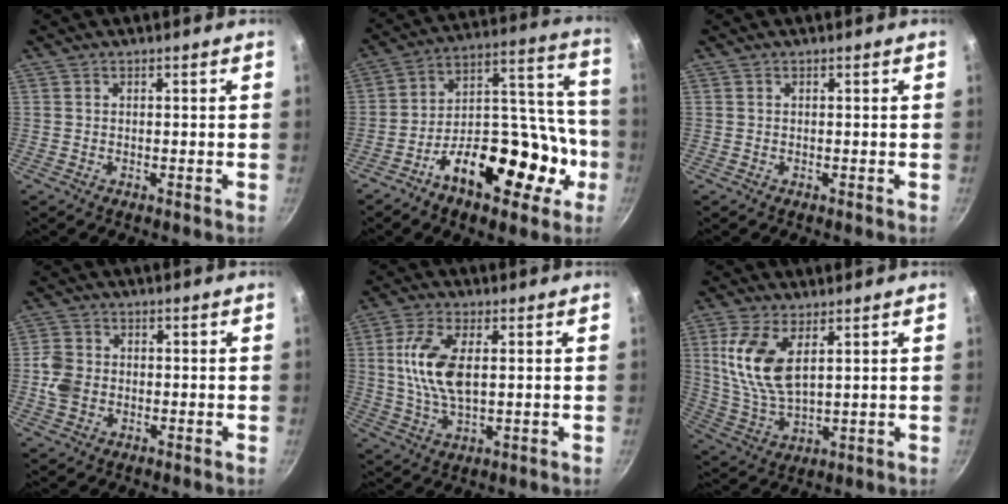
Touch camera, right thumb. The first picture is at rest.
{"total": 22.4, "force": [-10.1, 12.2, 15.9], "torque": [-0.188, 0.091, -0.161]}
{"total": 0.0}
{"total": 5.3, "force": [-0.7, 4.4, 3.0], "torque": [-0.051, 0.006, -0.018]}
{"total": 10.8, "force": [1.7, 5.2, 9.3], "torque": [-0.182, 0.000, 0.033]}
{"total": 12.3, "force": [4.1, 6.1, 9.9], "torque": [-0.197, -0.020, 0.090]}